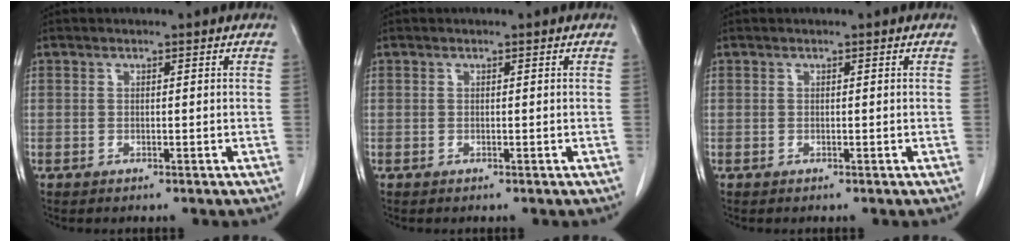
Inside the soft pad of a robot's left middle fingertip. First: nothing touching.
{"total": 0.0}
{"total": 0.0}